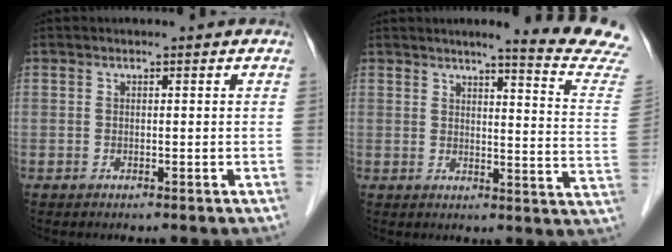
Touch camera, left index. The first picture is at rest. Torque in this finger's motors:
{"motor_torque": [0.74, -1.00, 0.10, 0.01]}